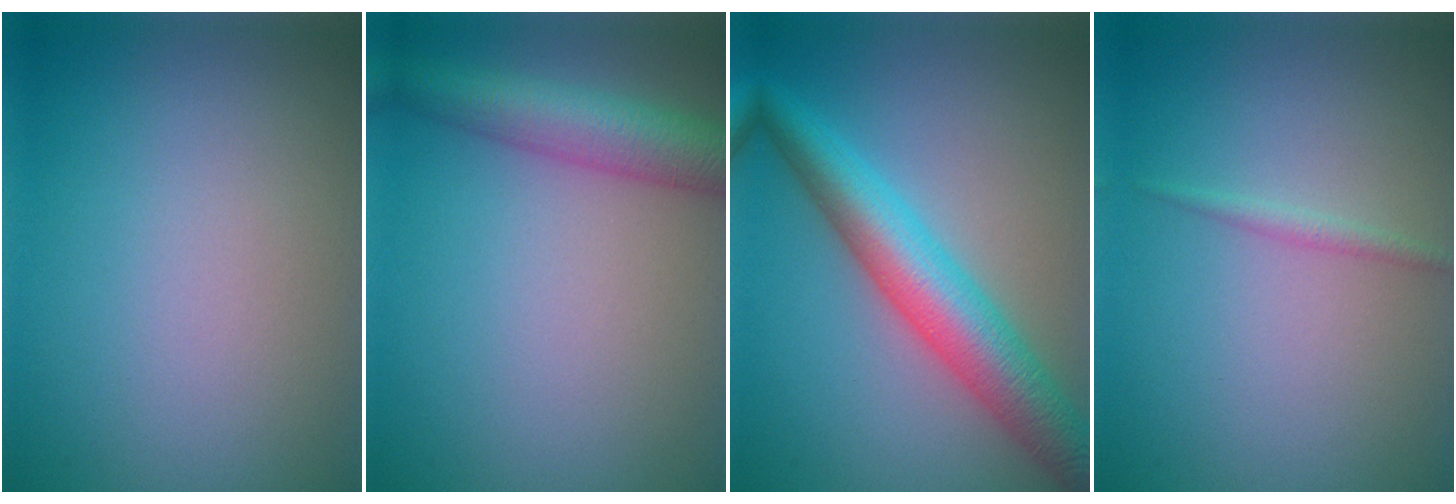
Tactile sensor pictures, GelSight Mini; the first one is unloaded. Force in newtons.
{"total": 5.7, "press": 5.7, "slide": 0.3}
{"total": 7.2, "press": 7.2, "slide": 0.1}
{"total": 0.9, "press": 0.9, "slide": 0.0}